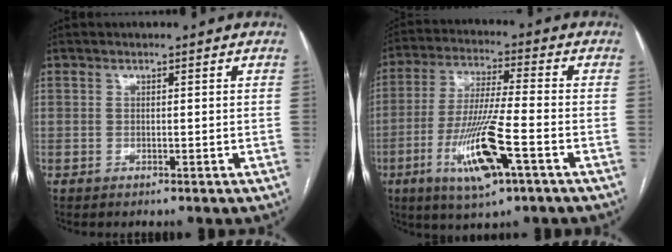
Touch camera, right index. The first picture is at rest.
{"total": 13.4, "force": [-5.3, 1.3, 12.2], "torque": [-0.246, -0.019, -0.093]}